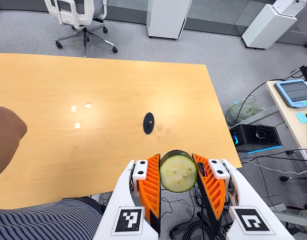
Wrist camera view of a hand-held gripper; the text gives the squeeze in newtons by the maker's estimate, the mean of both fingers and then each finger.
{"total": 8.6, "left": 7.6, "right": 9.6}